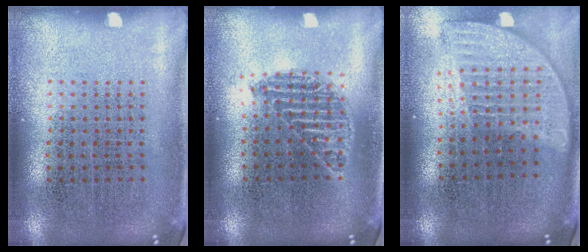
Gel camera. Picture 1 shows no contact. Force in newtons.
{"total": 1.1, "press": 1.0, "slide": 0.5}
{"total": 1.9, "press": 1.5, "slide": 1.1}